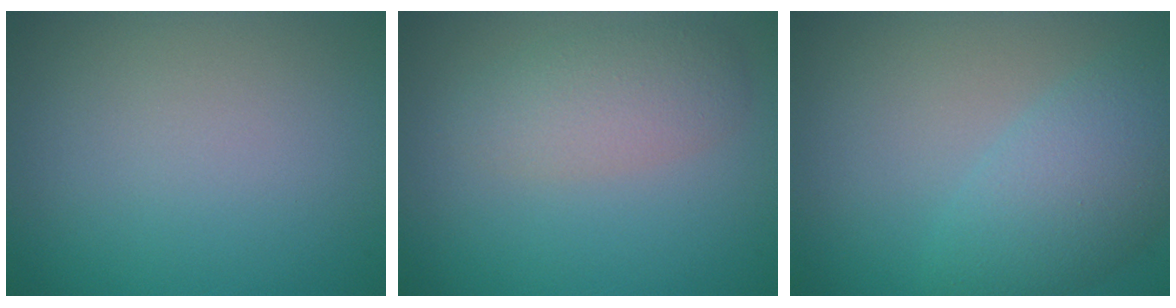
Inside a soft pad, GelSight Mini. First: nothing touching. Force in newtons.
{"total": 2.9, "press": 2.9, "slide": 0.1}
{"total": 5.0, "press": 5.0, "slide": 0.1}